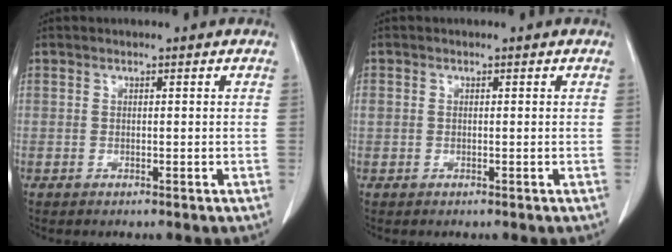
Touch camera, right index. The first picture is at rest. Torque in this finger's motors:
{"motor_torque": [0.08, 0.17, 0.09, 0.01]}